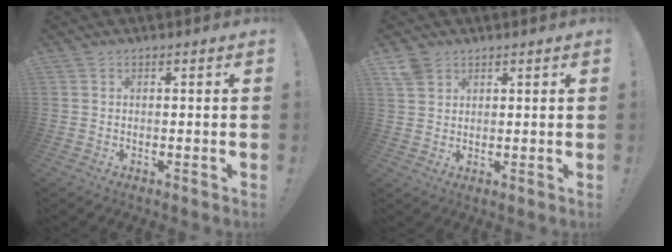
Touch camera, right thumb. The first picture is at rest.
{"total": 4.1, "force": [2.9, 2.6, 1.4], "torque": [-0.026, -0.011, 0.055]}